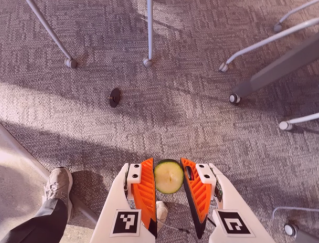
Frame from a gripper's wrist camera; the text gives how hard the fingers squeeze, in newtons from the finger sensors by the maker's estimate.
{"total": 8.7, "left": 8.8, "right": 8.6}